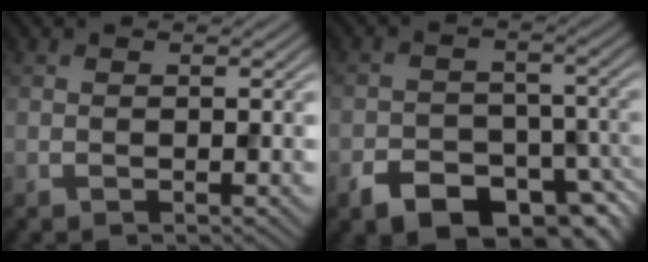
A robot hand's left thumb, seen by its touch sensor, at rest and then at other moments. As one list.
[{"total": 8.5, "force": [-5.9, 4.6, 4.0], "torque": [-0.057, -0.016, -0.098]}]